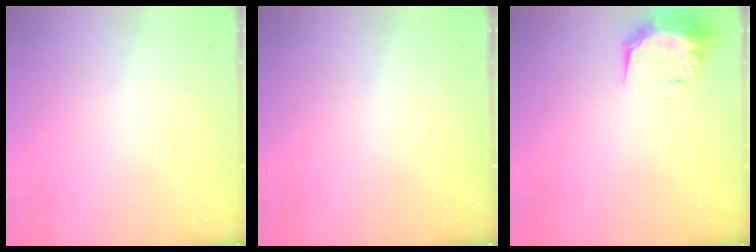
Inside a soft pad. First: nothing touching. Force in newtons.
{"total": 0.0}
{"total": 9.4, "press": 9.3, "slide": 0.9}